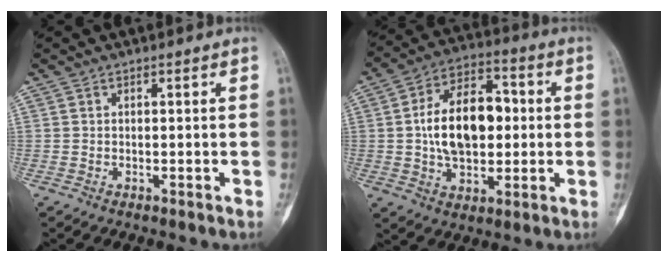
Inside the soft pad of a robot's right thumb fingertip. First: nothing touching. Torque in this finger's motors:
{"motor_torque": [1.02, 2.92, 0.86, -0.63, 0.37]}